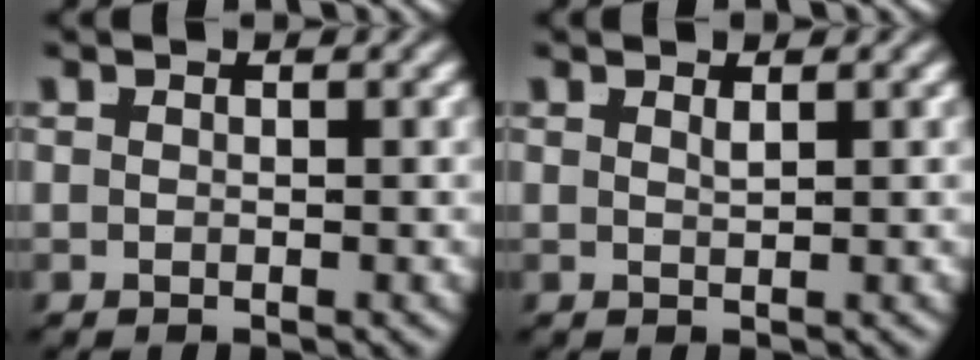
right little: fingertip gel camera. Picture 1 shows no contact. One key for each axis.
{"total": 1.0, "fx": 0.5, "fy": -0.9, "fz": 0.2, "tx": 0.002, "ty": -0.006, "tz": 0.015}